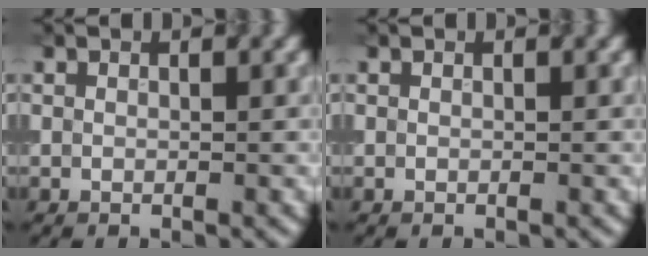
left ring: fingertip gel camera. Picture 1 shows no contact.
{"total": 0.0}